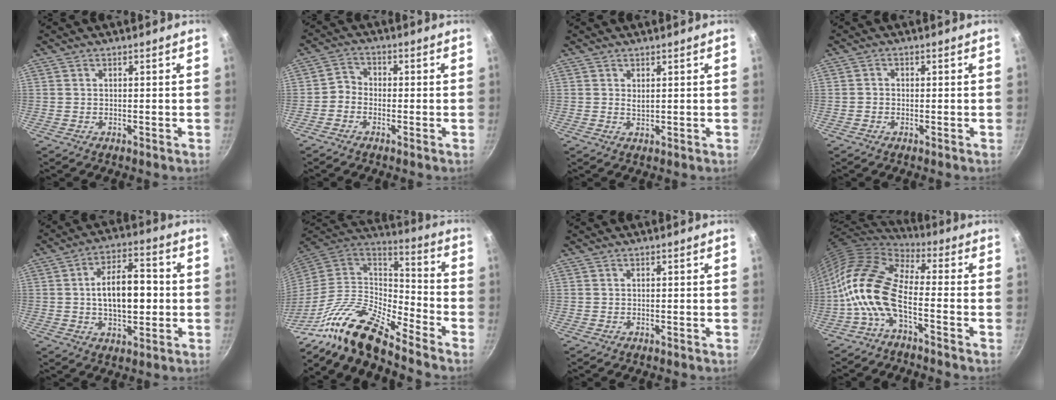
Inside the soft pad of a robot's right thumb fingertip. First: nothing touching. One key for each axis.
{"total": 2.9, "fx": -1.3, "fy": 2.3, "fz": 1.0, "tx": -0.008, "ty": 0.021, "tz": -0.034}
{"total": 1.1, "fx": 0.5, "fy": 0.5, "fz": 0.8, "tx": -0.011, "ty": -0.005, "tz": 0.009}
{"total": 1.0, "fx": -0.4, "fy": 0.8, "fz": 0.3, "tx": -0.005, "ty": 0.003, "tz": -0.010}
{"total": 12.8, "fx": -0.2, "fy": 6.8, "fz": 10.8, "tx": -0.148, "ty": 0.021, "tz": -0.007}
{"total": 17.9, "fx": -13.3, "fy": 5.9, "fz": 10.4, "tx": -0.160, "ty": 0.064, "tz": -0.277}
{"total": 0.0}
{"total": 13.0, "fx": -3.8, "fy": 5.8, "fz": 11.0, "tx": -0.212, "ty": 0.035, "tz": -0.092}